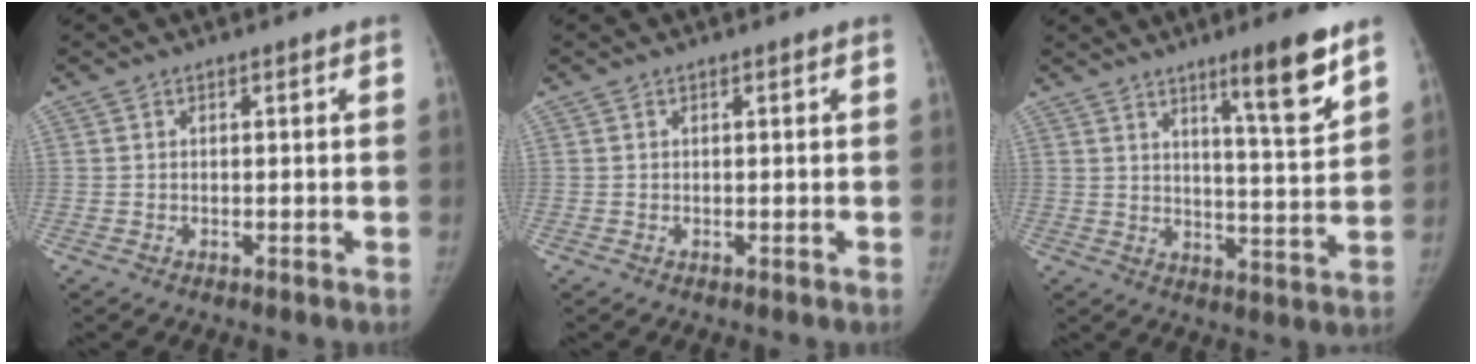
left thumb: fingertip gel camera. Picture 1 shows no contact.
{"total": 0.0}
{"total": 11.0, "force": [7.0, 1.0, 8.4], "torque": [-0.114, -0.049, 0.107]}